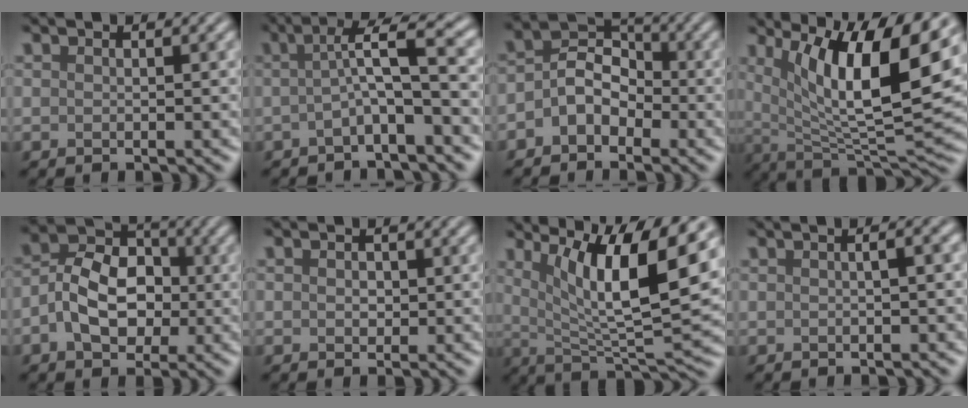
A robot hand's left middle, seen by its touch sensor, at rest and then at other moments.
{"total": 4.3, "force": [-0.4, 0.5, 4.3], "torque": [-0.069, 0.019, -0.016]}
{"total": 3.1, "force": [-1.4, 2.2, 1.7], "torque": [-0.030, 0.015, -0.031]}
{"total": 12.3, "force": [4.7, 3.4, 10.9], "torque": [-0.169, 0.000, 0.088]}
{"total": 5.8, "force": [-1.0, 4.1, 4.0], "torque": [-0.069, 0.012, -0.021]}
{"total": 0.6, "force": [0.1, 0.6, 0.2], "torque": [-0.004, 0.002, 0.003]}
{"total": 10.5, "force": [4.0, 2.4, 9.4], "torque": [-0.146, -0.003, 0.074]}
{"total": 2.5, "force": [0.5, 1.0, 2.3], "torque": [-0.012, 0.007, -0.007]}